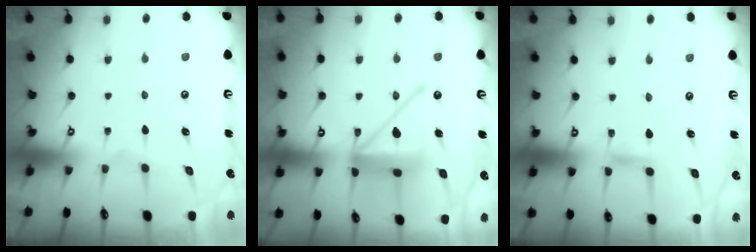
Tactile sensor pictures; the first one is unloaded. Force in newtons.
{"total": 15.3, "press": 15.2, "slide": 1.4}
{"total": 1.9, "press": 1.9, "slide": 0.1}